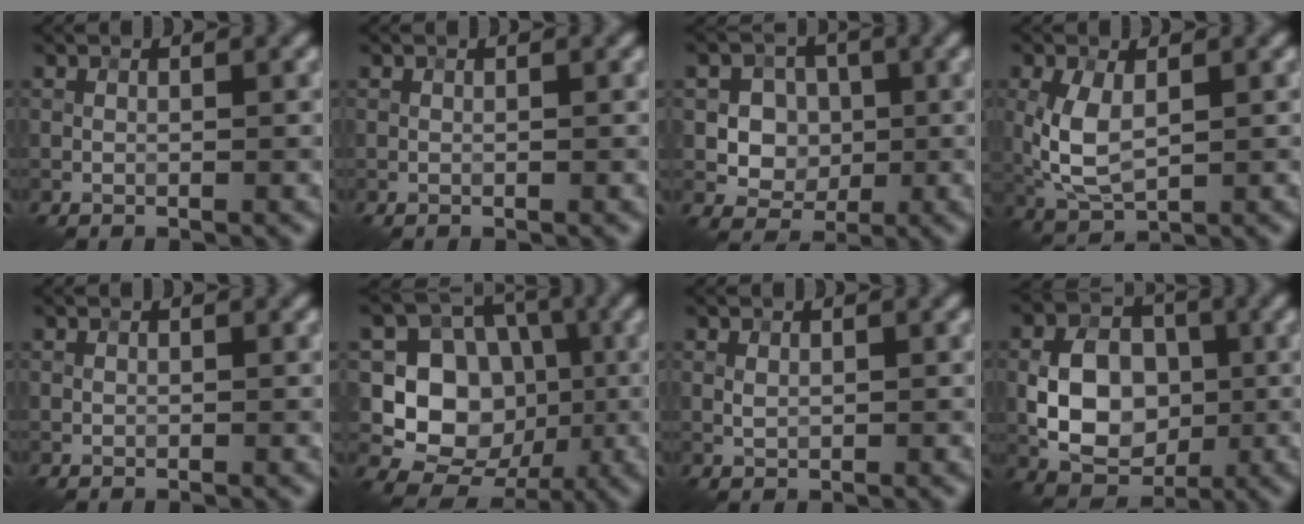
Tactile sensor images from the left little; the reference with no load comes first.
{"total": 0.0}
{"total": 5.0, "force": [0.7, 4.5, 2.2], "torque": [-0.033, 0.002, 0.008]}
{"total": 4.7, "force": [0.3, 2.5, 4.0], "torque": [-0.098, 0.000, 0.013]}
{"total": 0.0}
{"total": 8.3, "force": [-1.3, 7.2, 4.1], "torque": [-0.054, -0.005, -0.031]}
{"total": 0.6, "force": [0.1, 0.4, 0.4], "torque": [-0.014, 0.000, 0.005]}
{"total": 7.5, "force": [-0.9, 5.7, 4.9], "torque": [-0.087, 0.006, -0.023]}